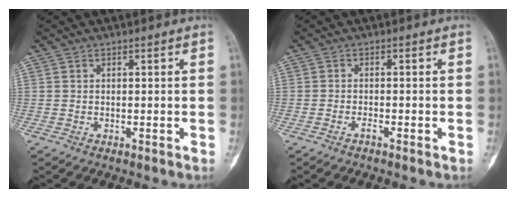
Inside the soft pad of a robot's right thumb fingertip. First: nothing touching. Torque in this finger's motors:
{"motor_torque": [0.09, -0.11, 0.18, -0.19, 0.13]}